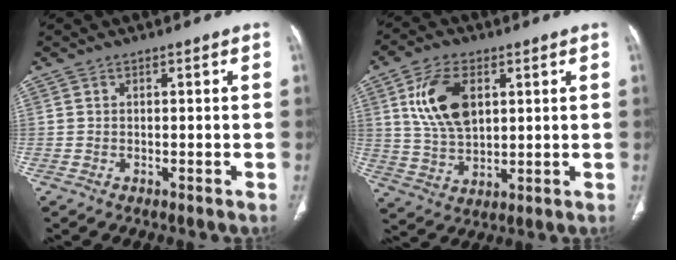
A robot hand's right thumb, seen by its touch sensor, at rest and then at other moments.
{"total": 12.2, "force": [3.7, 7.1, 9.2], "torque": [-0.163, -0.010, 0.076]}